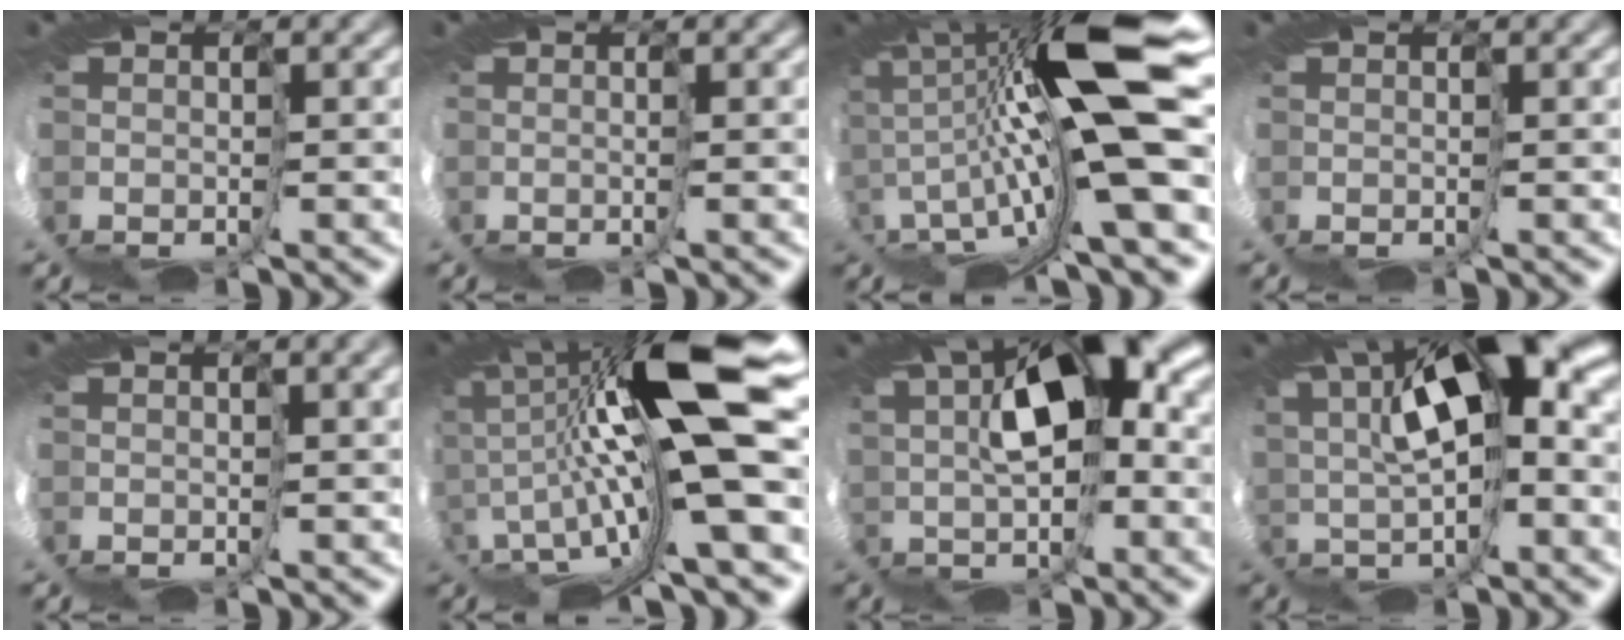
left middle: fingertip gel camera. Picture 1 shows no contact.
{"total": 0.9, "force": [0.3, -0.8, 0.0], "torque": [-0.004, -0.002, 0.010]}
{"total": 14.0, "force": [4.7, 0.7, 13.2], "torque": [-0.242, 0.005, 0.072]}
{"total": 0.0}
{"total": 3.5, "force": [2.0, 0.4, 2.9], "torque": [-0.057, -0.006, 0.049]}
{"total": 14.6, "force": [5.7, 0.9, 13.4], "torque": [-0.243, 0.004, 0.095]}
{"total": 7.1, "force": [4.2, 0.4, 5.7], "torque": [-0.104, 0.025, 0.059]}
{"total": 8.4, "force": [5.5, -0.6, 6.3], "torque": [-0.111, 0.022, 0.082]}